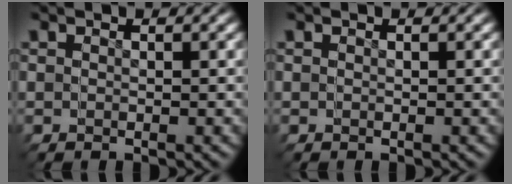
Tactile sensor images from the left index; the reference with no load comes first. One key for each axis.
{"total": 0.0}